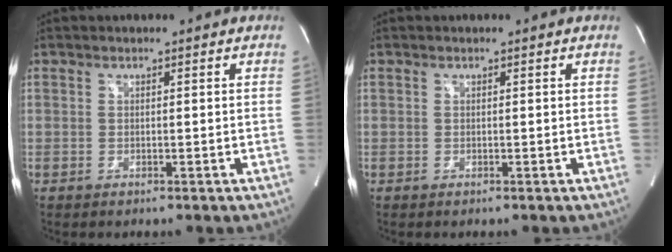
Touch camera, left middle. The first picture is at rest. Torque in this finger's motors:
{"motor_torque": [0.17, -0.13, 0.08, 0.01]}